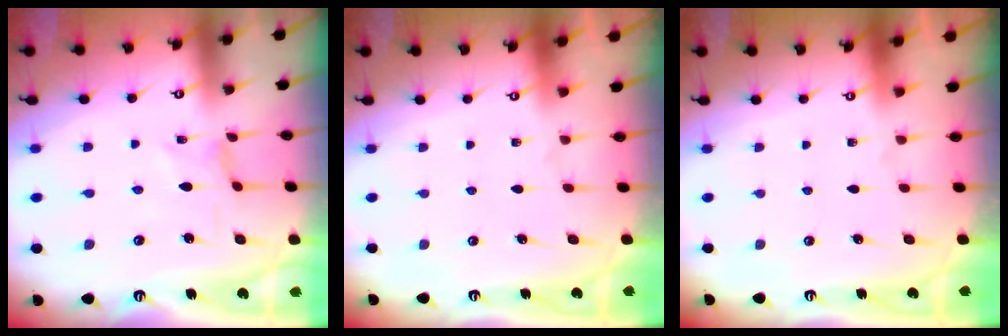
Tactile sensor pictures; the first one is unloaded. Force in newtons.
{"total": 0.0}
{"total": 0.0}